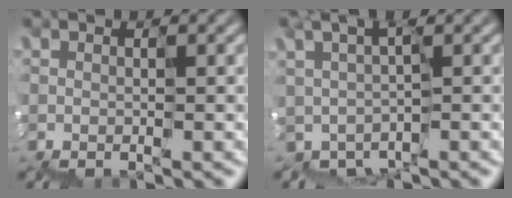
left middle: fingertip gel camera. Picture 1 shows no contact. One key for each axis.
{"total": 1.3, "fx": -0.5, "fy": 0.5, "fz": 1.0, "tx": -0.034, "ty": 0.005, "tz": -0.010}